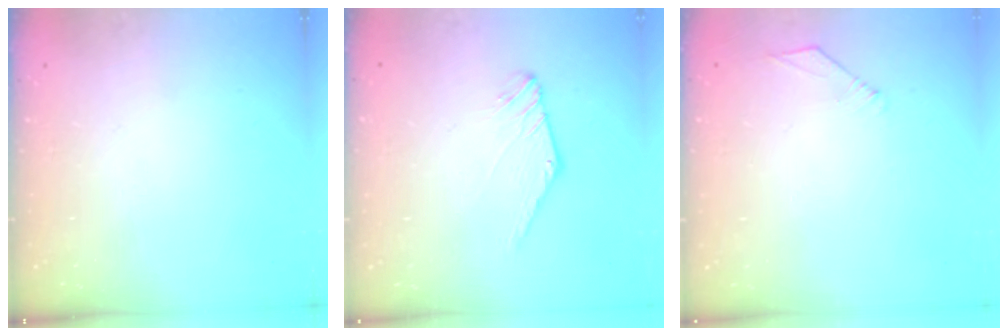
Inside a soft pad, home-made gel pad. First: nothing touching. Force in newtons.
{"total": 1.4, "press": 1.4, "slide": 0.1}
{"total": 2.6, "press": 2.5, "slide": 0.6}